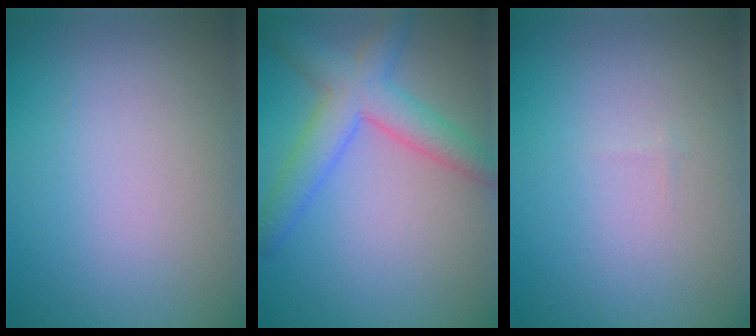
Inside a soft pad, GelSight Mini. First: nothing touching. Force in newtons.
{"total": 5.0, "press": 5.0, "slide": 0.2}
{"total": 0.0}